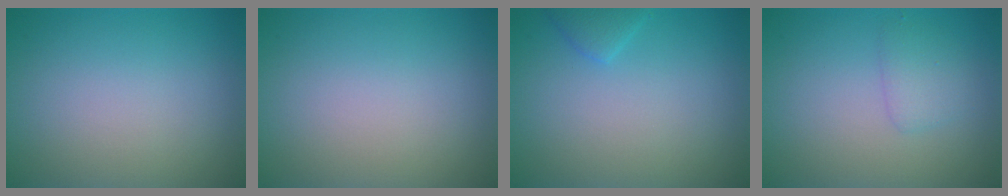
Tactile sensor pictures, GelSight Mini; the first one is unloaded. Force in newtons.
{"total": 0.0}
{"total": 1.3, "press": 1.3, "slide": 0.1}
{"total": 1.6, "press": 1.6, "slide": 0.1}